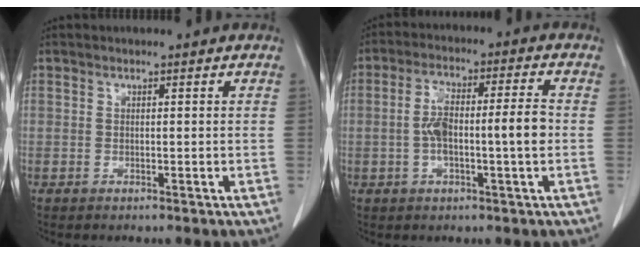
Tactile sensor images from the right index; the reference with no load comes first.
{"total": 8.9, "force": [-0.8, 1.4, 8.7], "torque": [-0.166, 0.021, -0.016]}